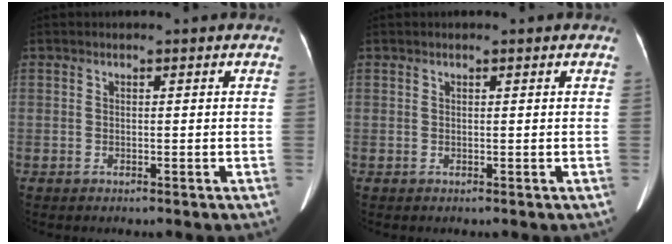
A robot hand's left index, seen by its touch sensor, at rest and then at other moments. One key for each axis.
{"total": 0.6, "fx": 0.5, "fy": 0.1, "fz": 0.2, "tx": -0.009, "ty": 0.007, "tz": 0.007}